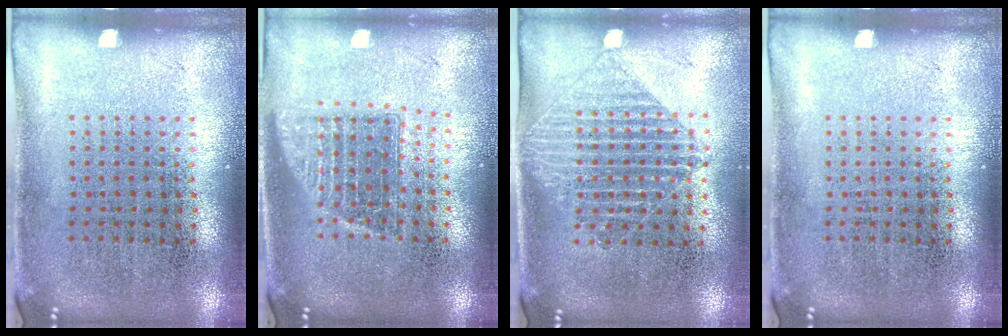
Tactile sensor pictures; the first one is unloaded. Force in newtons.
{"total": 1.4, "press": 1.1, "slide": 0.8}
{"total": 1.4, "press": 1.2, "slide": 0.6}
{"total": 0.0}